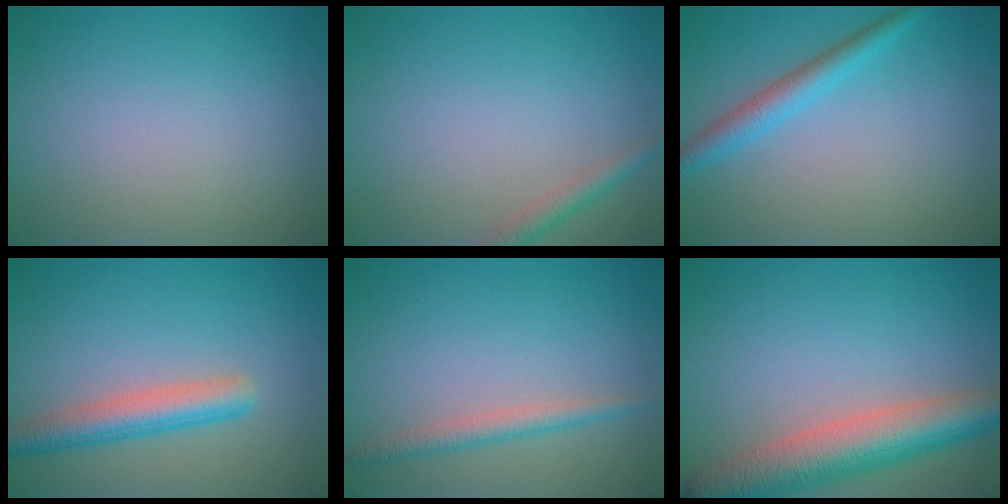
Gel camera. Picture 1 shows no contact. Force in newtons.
{"total": 1.8, "press": 1.8, "slide": 0.1}
{"total": 2.9, "press": 2.9, "slide": 0.1}
{"total": 4.0, "press": 4.0, "slide": 0.2}
{"total": 2.0, "press": 2.0, "slide": 0.0}
{"total": 7.6, "press": 7.6, "slide": 0.6}